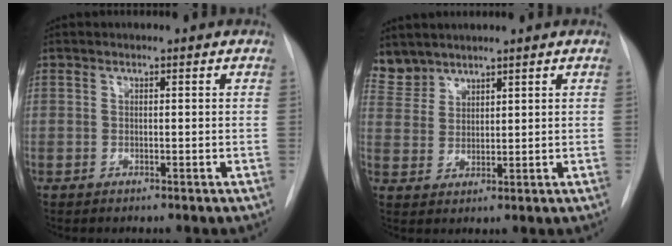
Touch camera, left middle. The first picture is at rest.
{"total": 4.6, "force": [4.3, 1.5, -0.3], "torque": [0.006, 0.003, 0.095]}